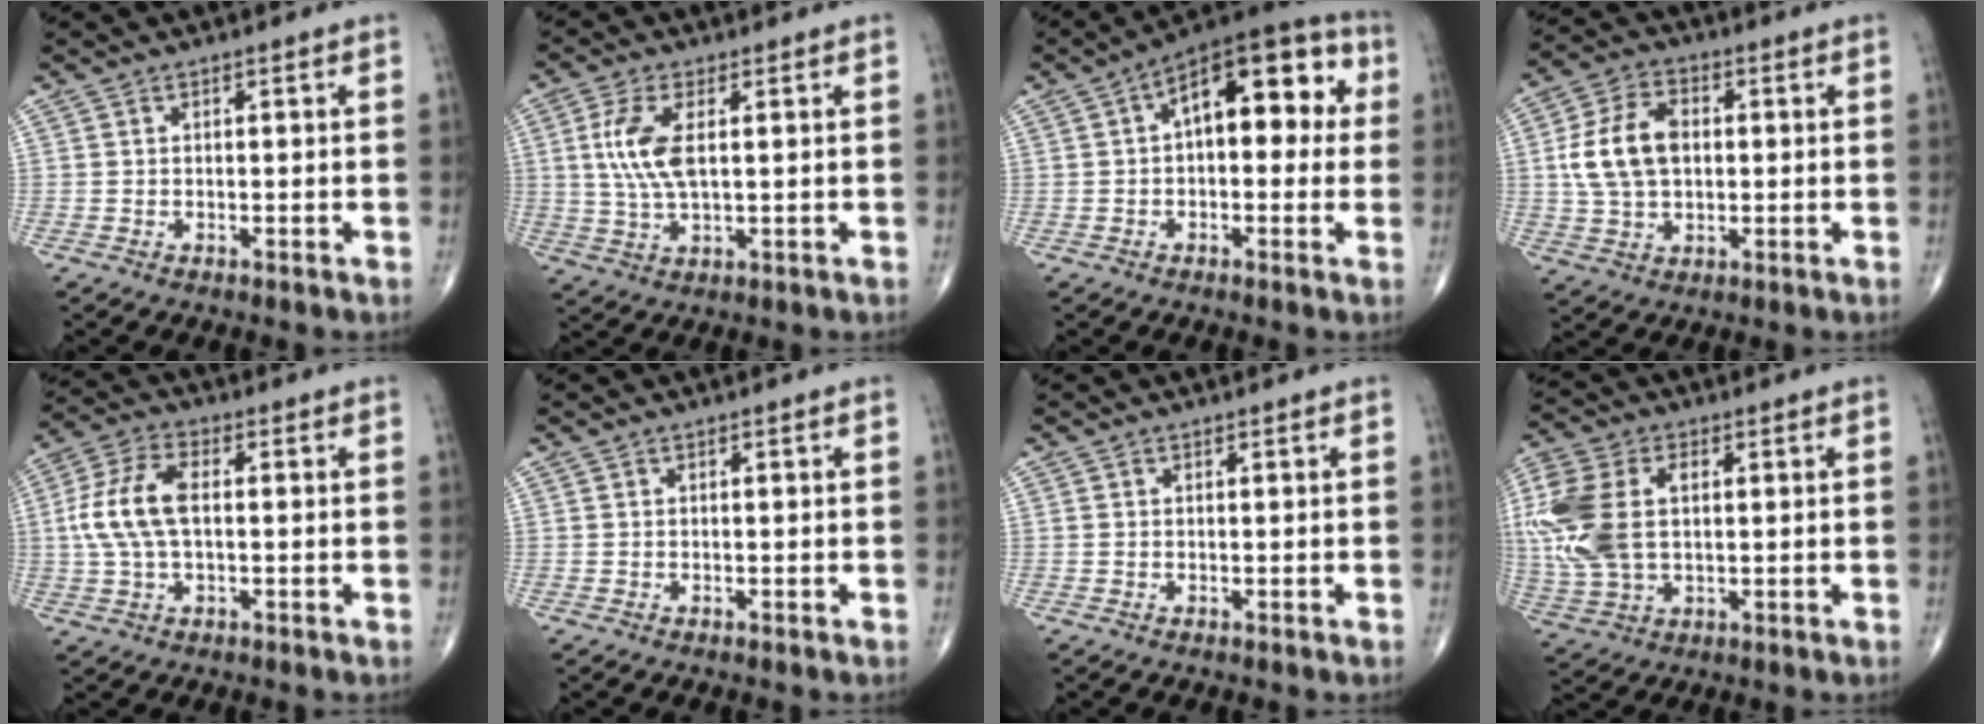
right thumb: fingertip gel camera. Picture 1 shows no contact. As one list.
[{"total": 8.2, "force": [1.5, 3.4, 7.3], "torque": [-0.170, -0.002, 0.032]}, {"total": 14.4, "force": [2.2, 7.5, 12.1], "torque": [-0.132, 0.041, 0.024]}, {"total": 11.8, "force": [1.0, 7.8, 8.8], "torque": [-0.160, 0.012, 0.019]}, {"total": 10.4, "force": [0.5, 5.4, 8.9], "torque": [-0.194, 0.019, 0.007]}, {"total": 0.0}, {"total": 0.0}, {"total": 16.6, "force": [1.8, 10.4, 12.8], "torque": [-0.312, 0.006, 0.039]}]